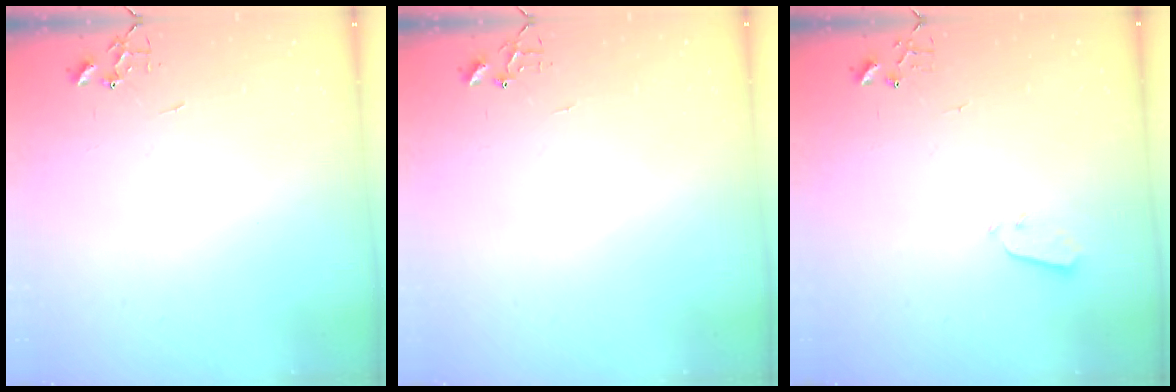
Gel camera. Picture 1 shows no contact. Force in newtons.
{"total": 4.9, "press": 4.8, "slide": 0.6}
{"total": 3.0, "press": 2.9, "slide": 0.3}